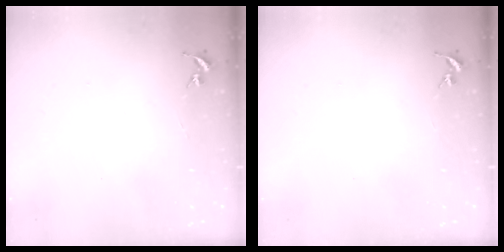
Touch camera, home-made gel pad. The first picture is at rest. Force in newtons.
{"total": 0.0}